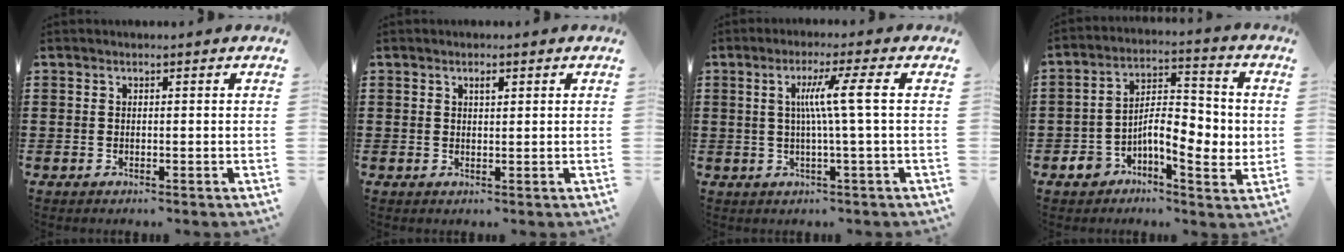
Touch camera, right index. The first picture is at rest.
{"total": 1.1, "force": [0.5, 0.4, 0.8], "torque": [-0.017, 0.003, 0.009]}
{"total": 6.5, "force": [0.5, -0.7, 6.5], "torque": [-0.123, -0.003, -0.002]}
{"total": 8.5, "force": [-1.9, 4.6, 6.9], "torque": [-0.124, 0.001, -0.037]}